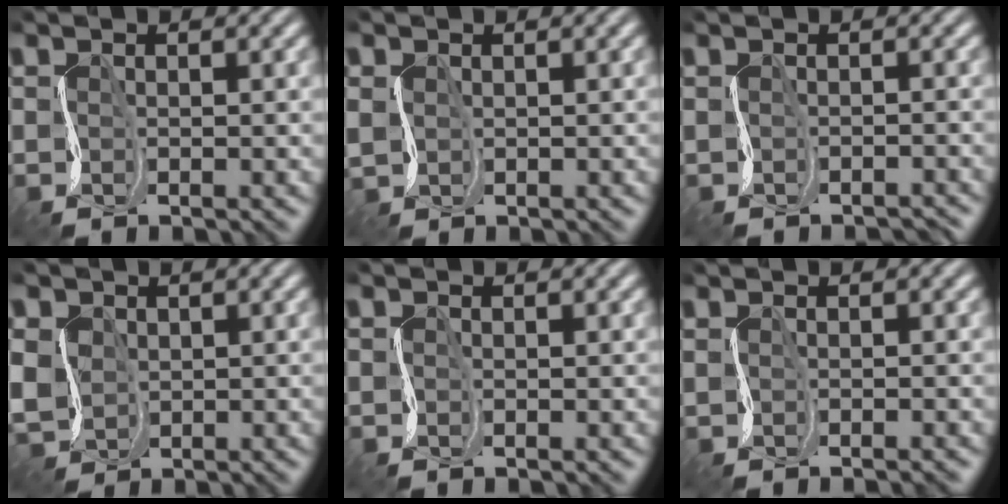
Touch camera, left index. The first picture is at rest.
{"total": 1.0, "force": [0.3, 0.9, 0.5], "torque": [-0.015, -0.001, 0.002]}
{"total": 1.2, "force": [-1.1, 0.3, 0.5], "torque": [-0.005, -0.010, -0.019]}
{"total": 3.7, "force": [0.2, 3.3, 1.7], "torque": [-0.057, 0.000, -0.002]}
{"total": 0.0}
{"total": 0.9, "force": [-0.2, 0.2, 0.9], "torque": [-0.015, -0.006, -0.014]}